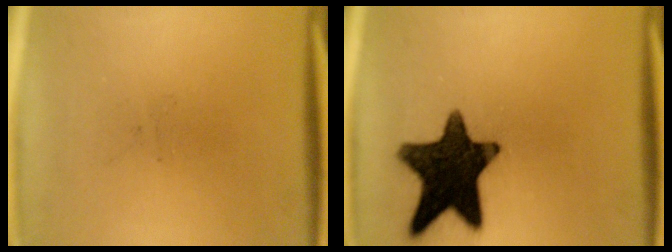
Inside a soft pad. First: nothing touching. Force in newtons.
{"total": 16.0}